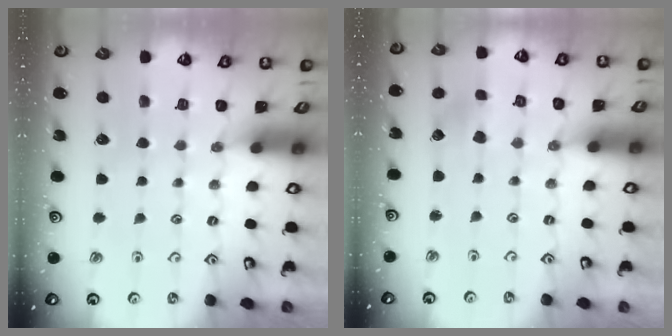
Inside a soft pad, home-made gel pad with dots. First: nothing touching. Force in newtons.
{"total": 2.0, "press": 1.9, "slide": 0.3}